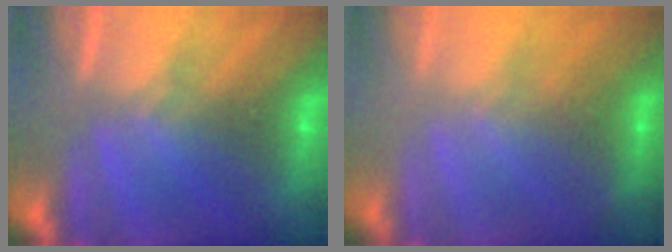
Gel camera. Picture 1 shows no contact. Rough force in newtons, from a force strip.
{"total": 2.2}